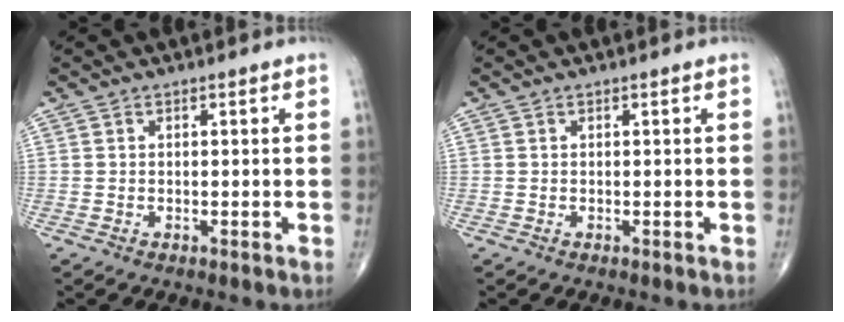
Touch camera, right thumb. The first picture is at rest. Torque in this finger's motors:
{"motor_torque": [0.00, 0.00, 0.04, 0.04, 0.00]}